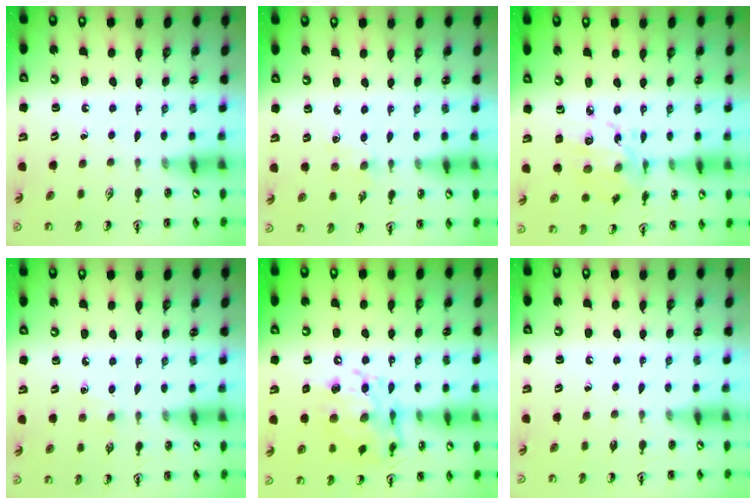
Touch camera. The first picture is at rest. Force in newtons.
{"total": 2.8, "press": 2.7, "slide": 0.5}
{"total": 12.1, "press": 12.1, "slide": 0.8}
{"total": 2.9, "press": 2.9, "slide": 0.5}
{"total": 14.2, "press": 14.2, "slide": 1.2}
{"total": 0.0}